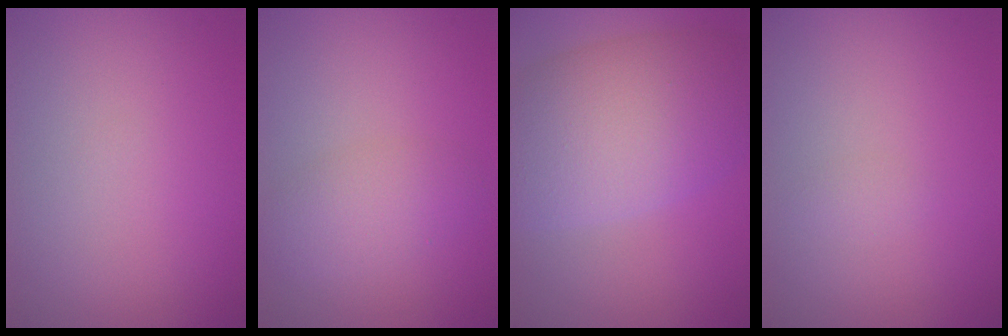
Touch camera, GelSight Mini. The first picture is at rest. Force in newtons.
{"total": 2.7, "press": 2.7, "slide": 0.0}
{"total": 10.1, "press": 10.1, "slide": 0.4}
{"total": 0.6, "press": 0.6, "slide": 0.1}